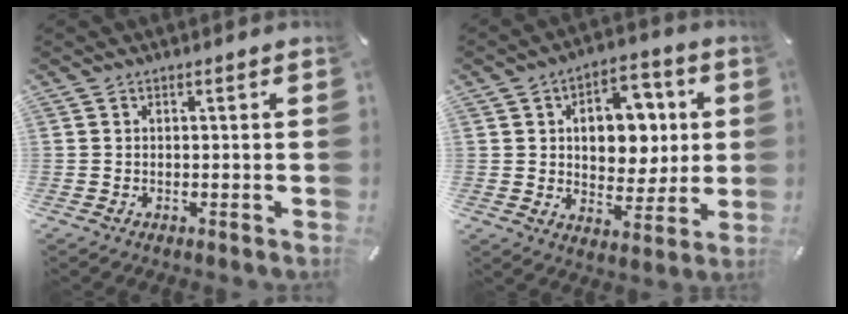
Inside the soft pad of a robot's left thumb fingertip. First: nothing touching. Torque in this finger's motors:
{"motor_torque": [2.35, 2.36, 1.38, -0.20, 0.16]}